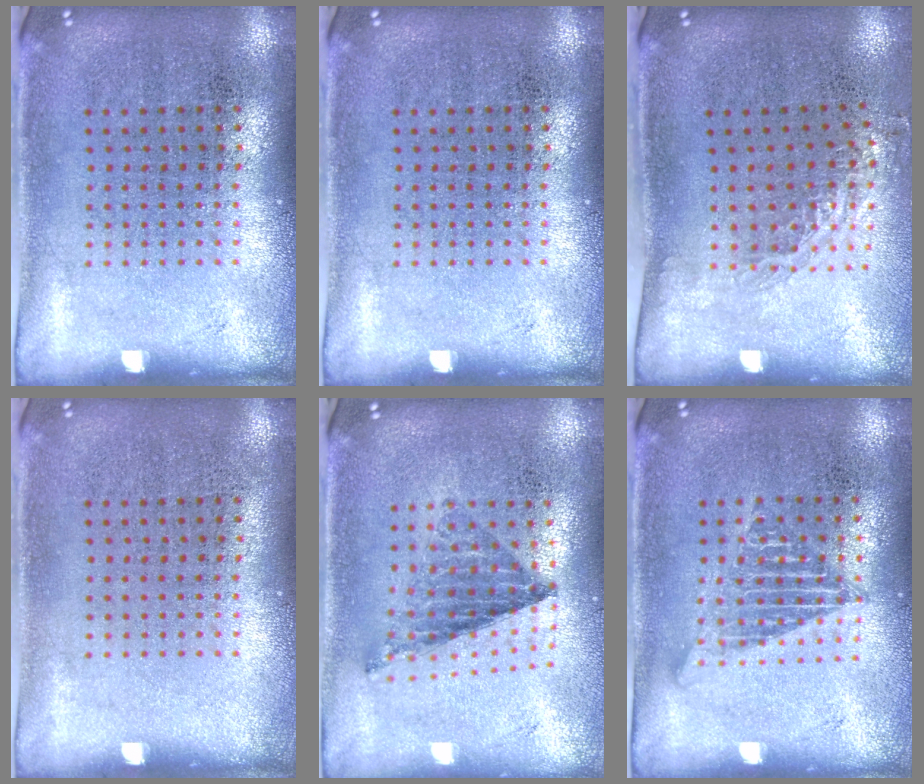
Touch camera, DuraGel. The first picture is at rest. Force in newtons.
{"total": 0.0}
{"total": 1.1, "press": 0.8, "slide": 0.6}
{"total": 0.0}
{"total": 0.8, "press": 0.8, "slide": 0.1}
{"total": 1.2, "press": 1.1, "slide": 0.3}